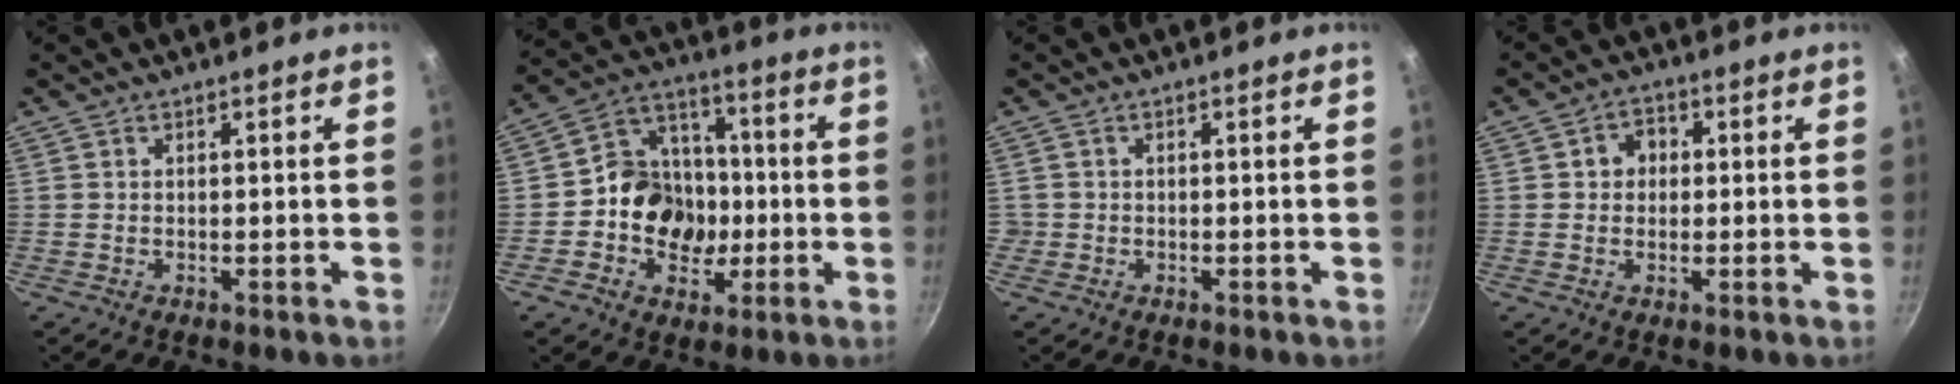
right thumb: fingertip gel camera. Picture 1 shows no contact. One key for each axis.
{"total": 14.2, "fx": -1.9, "fy": 12.1, "fz": 7.2, "tx": -0.076, "ty": 0.029, "tz": -0.048}
{"total": 0.9, "fx": -0.2, "fy": 0.9, "fz": -0.1, "tx": 0.004, "ty": 0.003, "tz": -0.003}
{"total": 4.2, "fx": 0.6, "fy": 3.7, "fz": 1.9, "tx": -0.001, "ty": 0.005, "tz": 0.005}